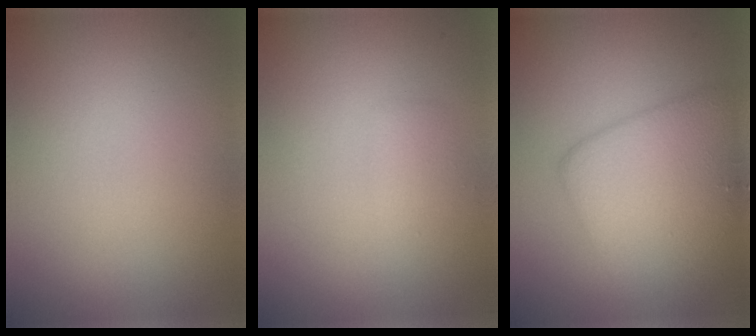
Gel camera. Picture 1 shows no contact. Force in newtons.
{"total": 1.2, "press": 1.2, "slide": 0.0}
{"total": 6.5, "press": 6.5, "slide": 0.3}